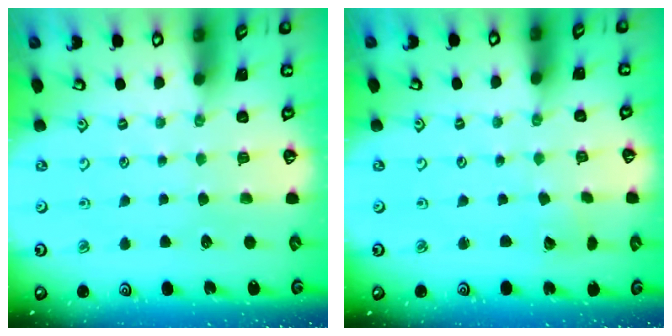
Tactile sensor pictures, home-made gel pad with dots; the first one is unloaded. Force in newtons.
{"total": 1.7, "press": 1.7, "slide": 0.1}